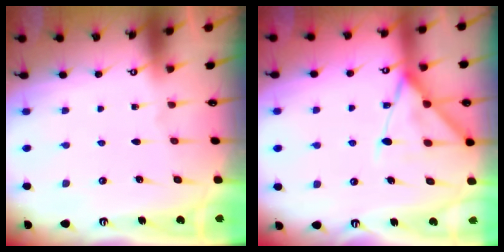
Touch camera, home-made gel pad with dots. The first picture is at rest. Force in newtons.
{"total": 13.5, "press": 13.5, "slide": 1.1}